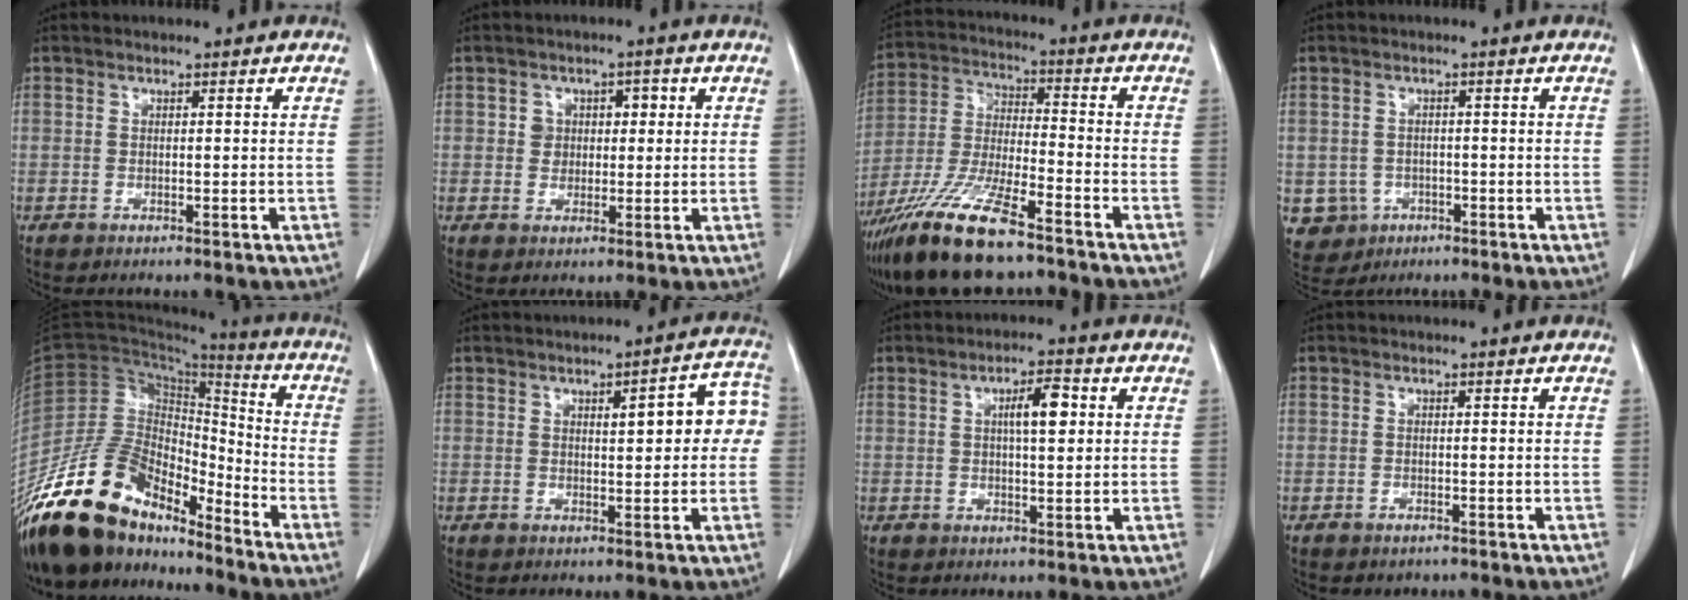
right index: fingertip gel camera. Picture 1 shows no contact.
{"total": 3.8, "force": [0.8, 3.1, 1.9], "torque": [-0.021, 0.016, 0.013]}
{"total": 15.6, "force": [-11.1, 2.6, 10.7], "torque": [-0.232, -0.034, -0.208]}
{"total": 5.3, "force": [-1.6, 5.0, 0.5], "torque": [-0.011, 0.007, -0.019]}
{"total": 20.0, "force": [-16.6, 7.4, 8.4], "torque": [-0.162, 0.031, -0.302]}
{"total": 7.5, "force": [1.1, 2.1, 7.1], "torque": [-0.083, 0.028, 0.012]}
{"total": 4.7, "force": [1.1, 1.1, 4.4], "torque": [-0.074, 0.008, 0.017]}
{"total": 1.2, "force": [-0.9, 0.8, 0.3], "torque": [-0.009, 0.001, -0.009]}